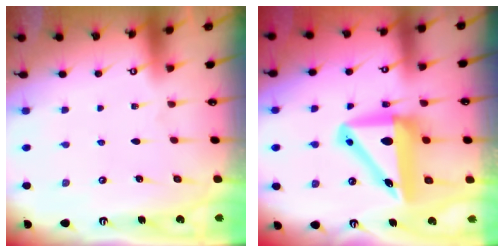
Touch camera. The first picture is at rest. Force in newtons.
{"total": 13.5, "press": 13.1, "slide": 3.0}